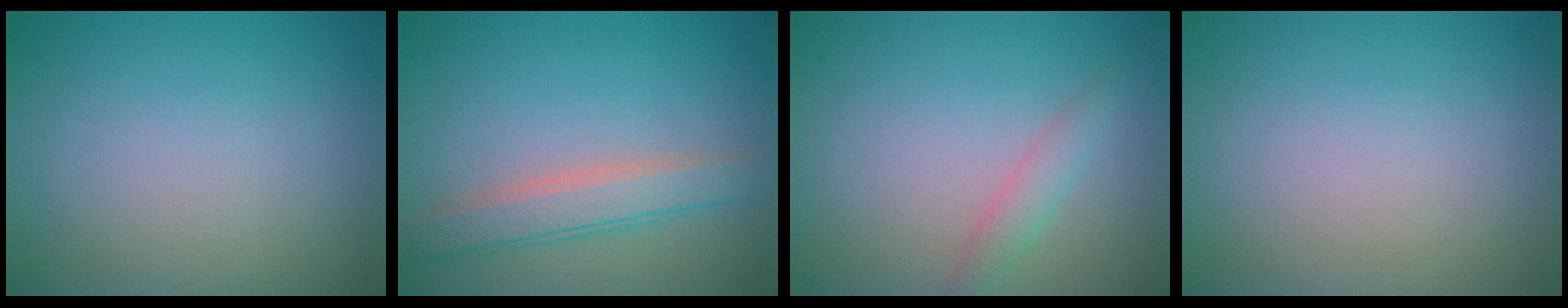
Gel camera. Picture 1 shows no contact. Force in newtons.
{"total": 3.4, "press": 3.4, "slide": 0.2}
{"total": 1.7, "press": 1.7, "slide": 0.1}
{"total": 0.0}